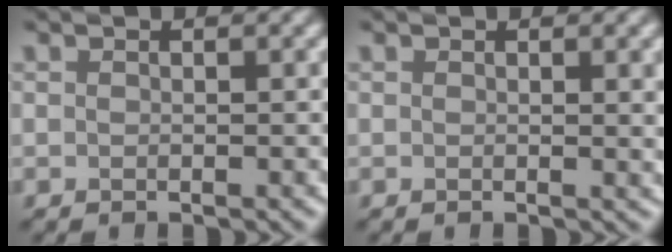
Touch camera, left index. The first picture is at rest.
{"total": 2.5, "force": [0.6, 0.8, 2.3], "torque": [-0.018, 0.001, 0.005]}